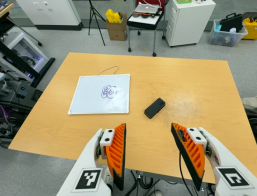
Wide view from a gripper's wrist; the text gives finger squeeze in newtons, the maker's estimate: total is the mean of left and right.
{"total": 0.0}